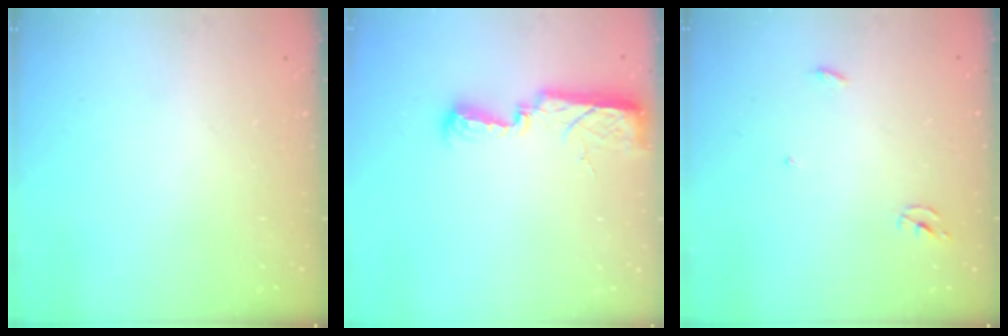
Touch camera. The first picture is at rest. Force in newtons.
{"total": 10.7, "press": 9.0, "slide": 5.8}
{"total": 2.3, "press": 2.3, "slide": 0.2}